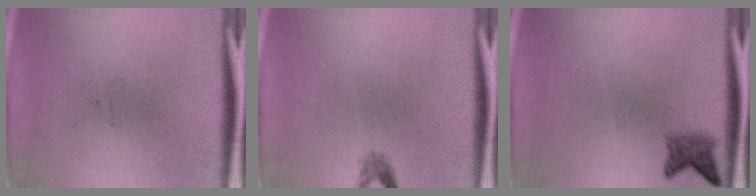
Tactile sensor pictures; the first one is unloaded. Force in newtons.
{"total": 1.2}
{"total": 2.1}